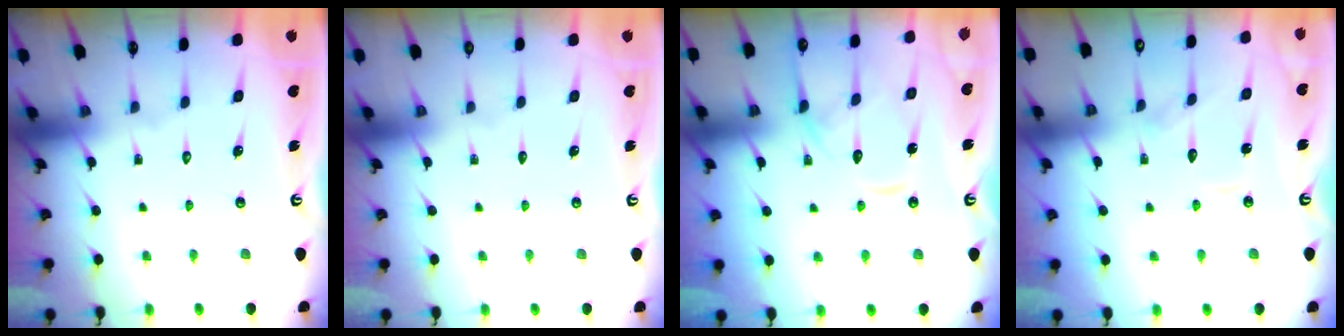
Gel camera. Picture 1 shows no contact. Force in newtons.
{"total": 0.0}
{"total": 11.7, "press": 11.6, "slide": 1.3}
{"total": 6.7, "press": 6.6, "slide": 0.5}